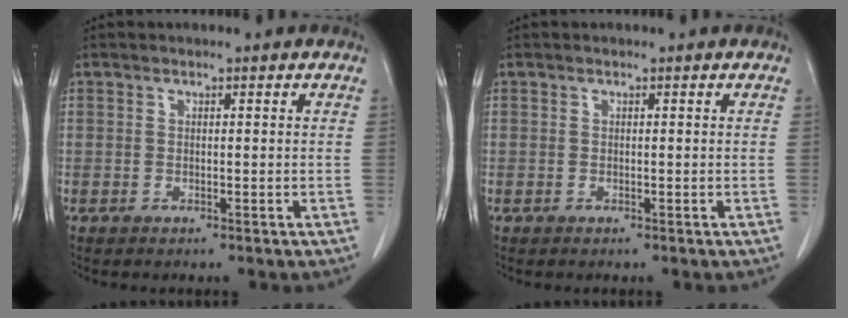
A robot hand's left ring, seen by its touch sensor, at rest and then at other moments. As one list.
[{"total": 0.0}]